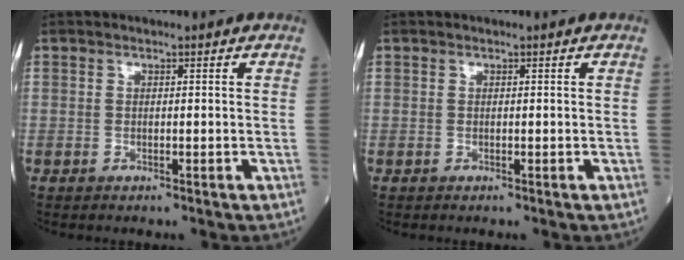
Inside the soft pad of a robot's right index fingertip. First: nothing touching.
{"total": 0.0}